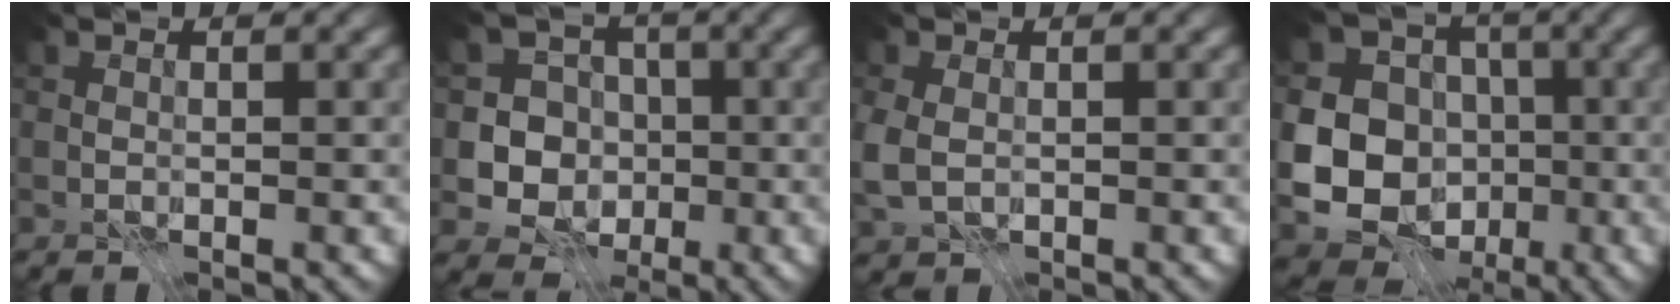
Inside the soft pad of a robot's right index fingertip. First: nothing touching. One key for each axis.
{"total": 5.8, "fx": -1.3, "fy": 5.3, "fz": 1.9, "tx": -0.015, "ty": 0.003, "tz": -0.049}
{"total": 3.4, "fx": -0.5, "fy": 2.4, "fz": 2.3, "tx": -0.067, "ty": -0.004, "tz": -0.012}
{"total": 12.8, "fx": -2.4, "fy": 11.7, "fz": 4.6, "tx": -0.108, "ty": -0.009, "tz": -0.052}